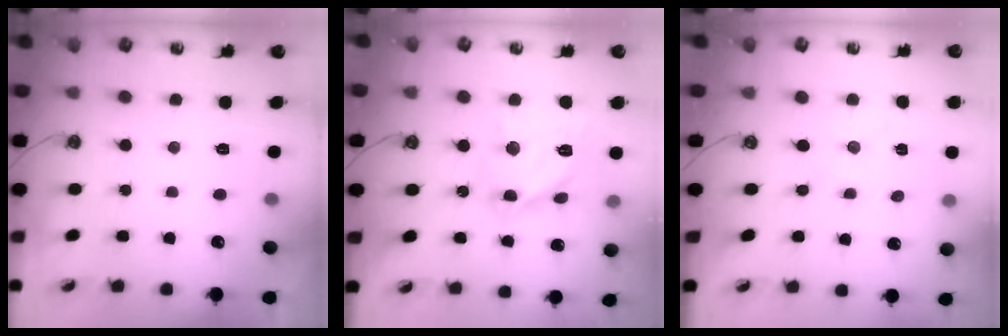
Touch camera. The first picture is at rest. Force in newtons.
{"total": 15.0, "press": 14.9, "slide": 1.2}
{"total": 0.0}